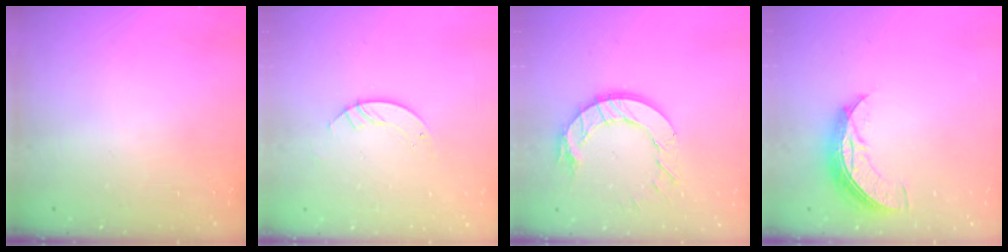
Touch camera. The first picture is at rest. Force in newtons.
{"total": 3.3, "press": 3.3, "slide": 0.2}
{"total": 11.5, "press": 11.4, "slide": 1.2}
{"total": 8.4, "press": 8.4, "slide": 0.4}